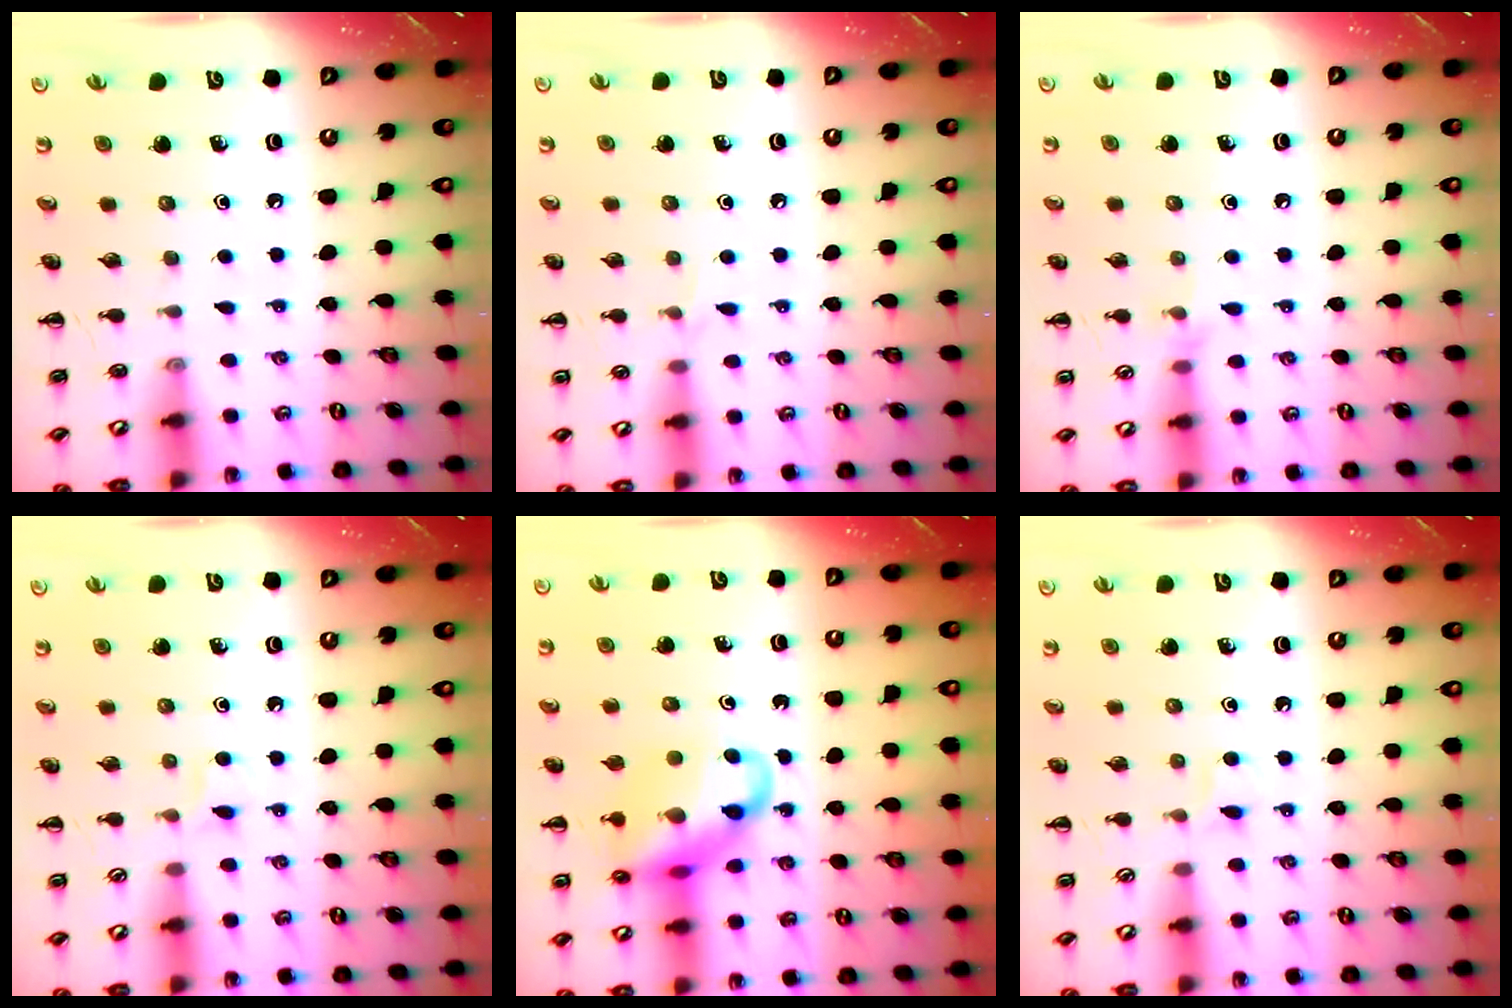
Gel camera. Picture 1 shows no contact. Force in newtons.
{"total": 3.9, "press": 3.8, "slide": 1.1}
{"total": 4.8, "press": 4.5, "slide": 1.4}
{"total": 3.2, "press": 3.0, "slide": 1.1}
{"total": 15.8, "press": 15.5, "slide": 3.0}
{"total": 3.2, "press": 3.0, "slide": 1.1}